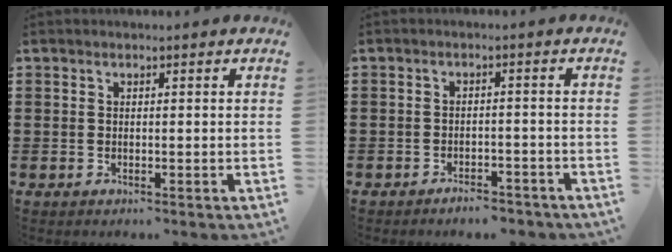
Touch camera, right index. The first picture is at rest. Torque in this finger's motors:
{"motor_torque": [0.27, 0.27, 0.08, 0.05]}